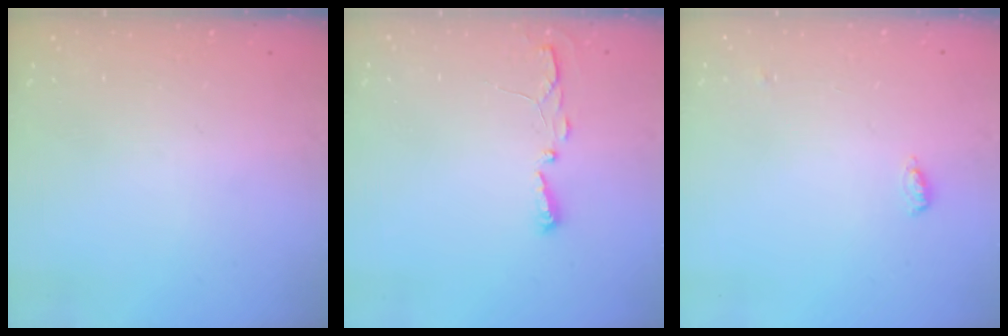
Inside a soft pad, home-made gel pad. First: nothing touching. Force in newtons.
{"total": 3.5, "press": 3.5, "slide": 0.5}
{"total": 4.0, "press": 3.8, "slide": 1.1}